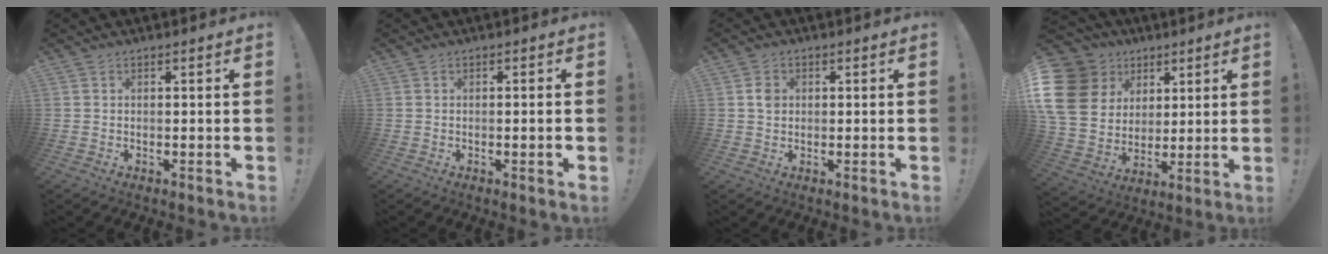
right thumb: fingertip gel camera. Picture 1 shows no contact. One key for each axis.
{"total": 2.3, "fx": -0.5, "fy": 0.0, "fz": 2.2, "tx": -0.029, "ty": -0.002, "tz": -0.011}
{"total": 2.8, "fx": 0.3, "fy": 2.4, "fz": 1.3, "tx": -0.004, "ty": -0.004, "tz": 0.003}
{"total": 18.5, "fx": 6.7, "fy": 14.8, "fz": 8.9, "tx": -0.165, "ty": -0.026, "tz": 0.148}